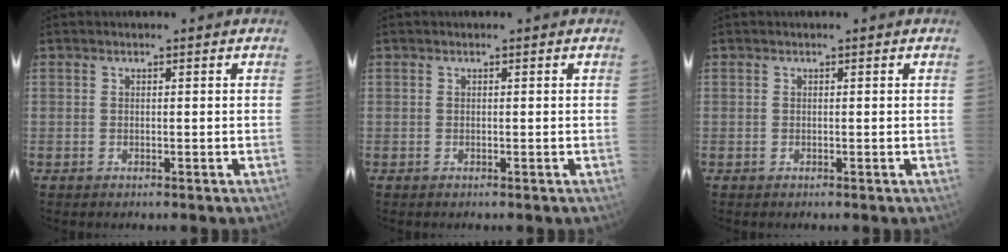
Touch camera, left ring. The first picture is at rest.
{"total": 0.0}
{"total": 0.0}